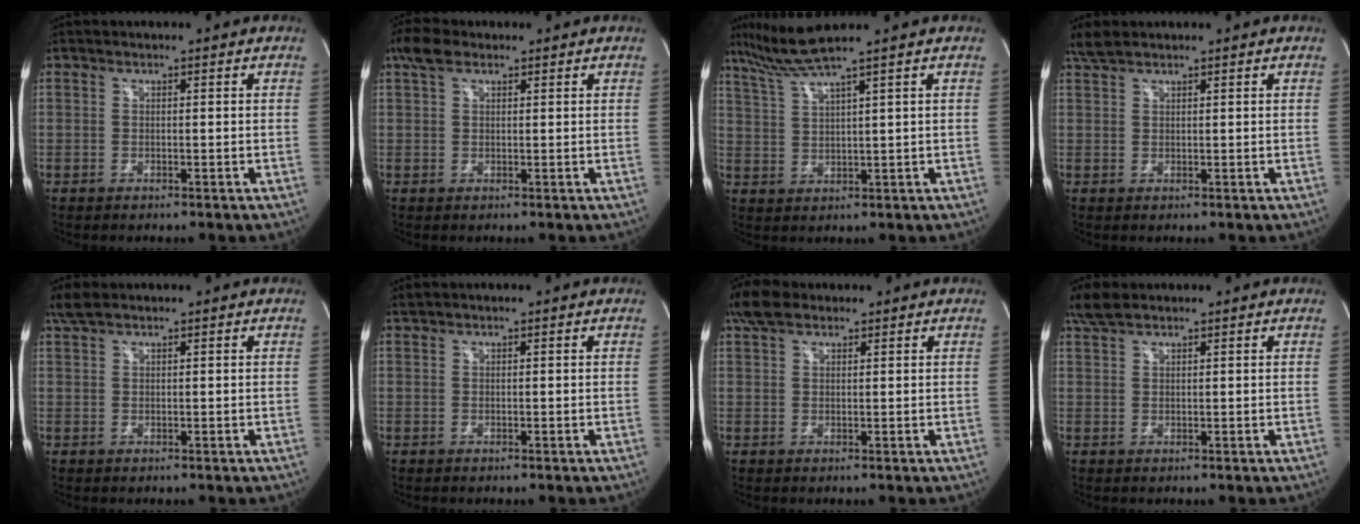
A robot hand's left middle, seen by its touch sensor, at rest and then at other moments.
{"total": 3.5, "force": [2.3, 1.7, 2.1], "torque": [-0.051, 0.022, 0.047]}
{"total": 5.6, "force": [4.6, -2.1, 2.3], "torque": [-0.061, -0.001, 0.102]}
{"total": 2.4, "force": [2.2, 0.4, 0.9], "torque": [-0.027, 0.014, 0.047]}
{"total": 2.5, "force": [2.0, 0.6, 1.3], "torque": [-0.036, 0.018, 0.044]}
{"total": 0.5, "force": [0.5, -0.1, 0.0], "torque": [-0.010, 0.009, 0.015]}
{"total": 4.7, "force": [3.5, 2.2, 2.2], "torque": [-0.056, 0.025, 0.071]}
{"total": 3.2, "force": [2.7, 0.8, 1.5], "torque": [-0.042, 0.015, 0.057]}